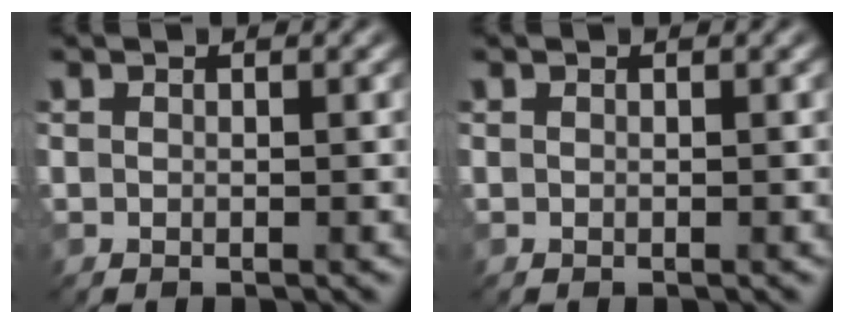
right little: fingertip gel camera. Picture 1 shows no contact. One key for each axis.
{"total": 0.0}